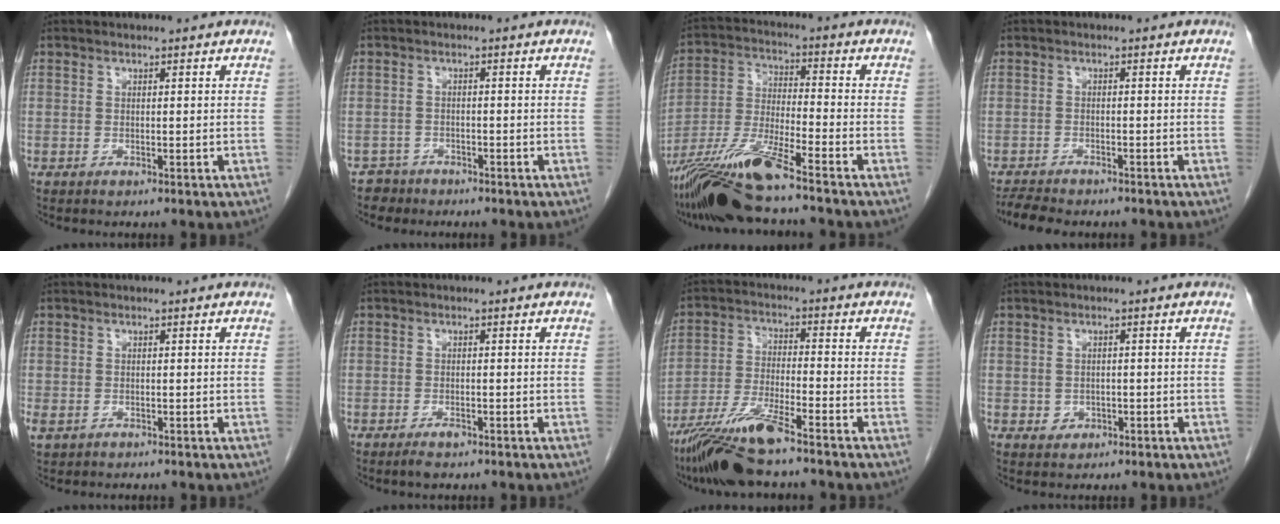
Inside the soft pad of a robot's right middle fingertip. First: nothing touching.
{"total": 2.5, "force": [-1.8, 1.5, -0.8], "torque": [0.008, 0.008, -0.033]}
{"total": 12.8, "force": [-9.9, 0.3, 8.2], "torque": [-0.168, -0.022, -0.183]}
{"total": 5.7, "force": [-5.0, 1.4, 2.2], "torque": [-0.038, -0.009, -0.077]}
{"total": 1.6, "force": [-0.6, 1.3, 0.7], "torque": [-0.020, 0.000, -0.003]}
{"total": 1.8, "force": [-1.2, 0.7, 1.1], "torque": [-0.020, -0.001, -0.017]}
{"total": 10.4, "force": [-7.9, 0.7, 6.7], "torque": [-0.135, -0.029, -0.147]}
{"total": 2.0, "force": [-0.5, 1.8, 0.7], "torque": [-0.011, 0.004, 0.001]}